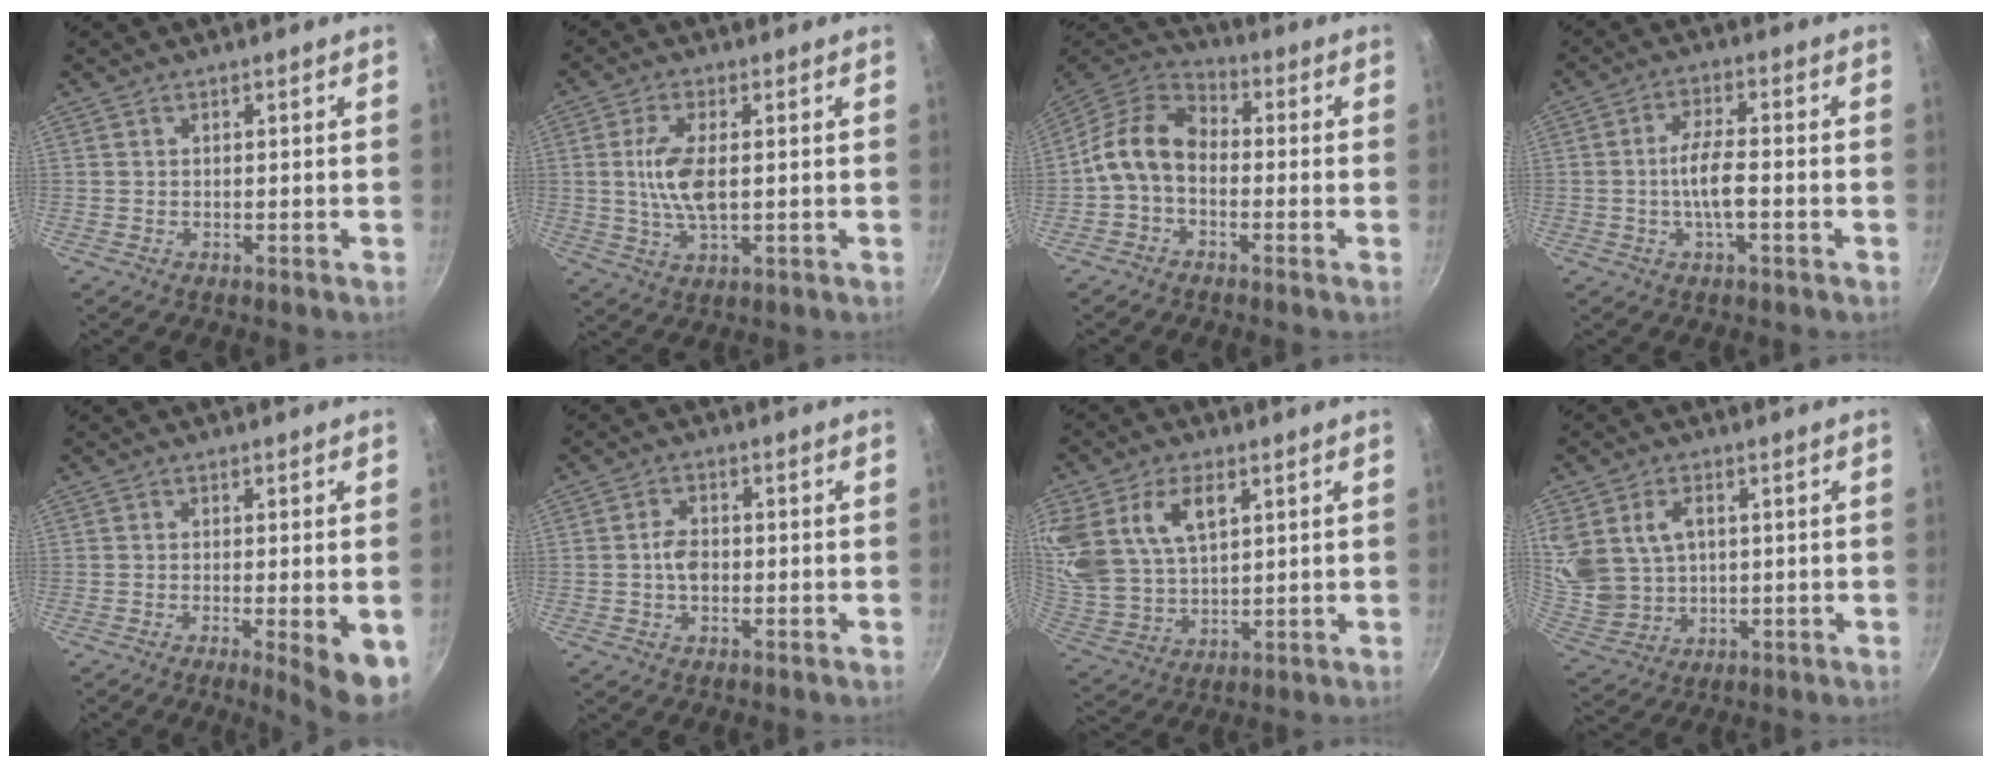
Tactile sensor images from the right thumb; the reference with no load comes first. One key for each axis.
{"total": 8.2, "fx": 0.5, "fy": 3.6, "fz": 7.3, "tx": -0.157, "ty": -0.005, "tz": 0.013}
{"total": 11.0, "fx": -1.7, "fy": 7.8, "fz": 7.6, "tx": -0.133, "ty": 0.036, "tz": -0.046}
{"total": 6.6, "fx": -1.3, "fy": 2.4, "fz": 6.0, "tx": -0.118, "ty": 0.016, "tz": -0.026}
{"total": 7.8, "fx": -2.7, "fy": 1.5, "fz": 7.1, "tx": -0.094, "ty": -0.019, "tz": -0.039}
{"total": 3.9, "fx": -0.5, "fy": 2.7, "fz": 2.9, "tx": -0.047, "ty": 0.009, "tz": -0.012}
{"total": 19.2, "fx": 7.1, "fy": 11.8, "fz": 13.4, "tx": -0.298, "ty": 0.000, "tz": 0.145}
{"total": 13.9, "fx": 2.9, "fy": 10.6, "fz": 8.6, "tx": -0.189, "ty": 0.004, "tz": 0.076}